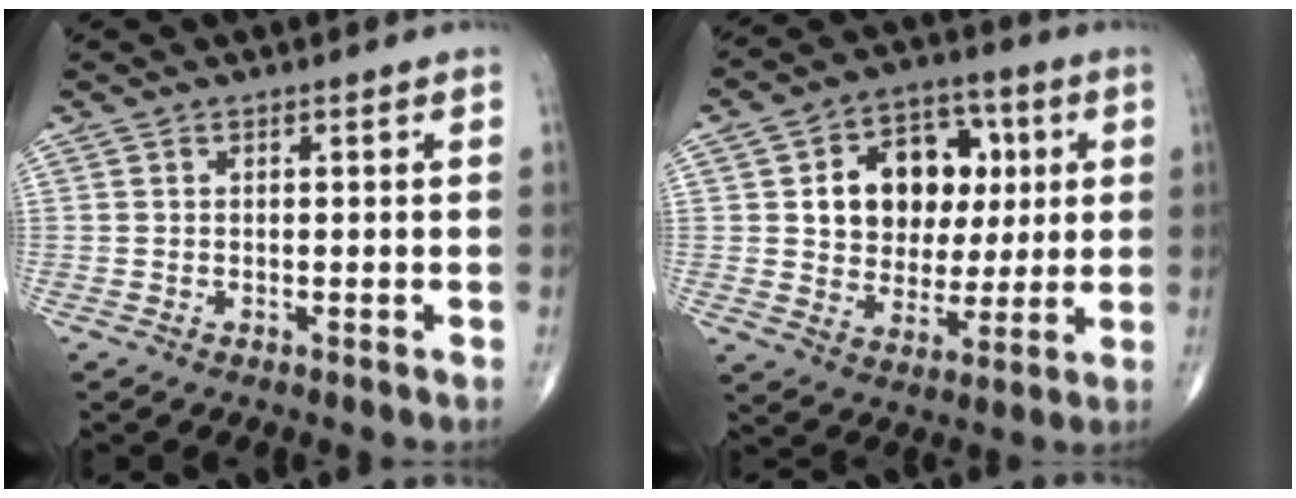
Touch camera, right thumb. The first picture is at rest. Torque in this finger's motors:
{"motor_torque": [0.79, 3.14, 0.15, 0.03, 0.07]}